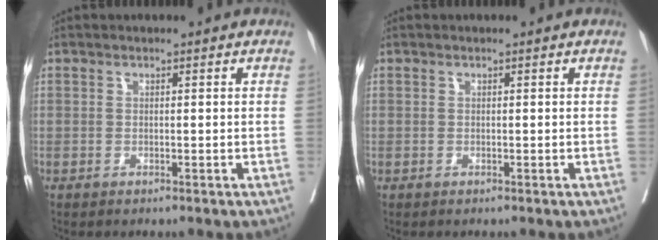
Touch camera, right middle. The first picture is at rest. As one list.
[{"total": 0.0}]